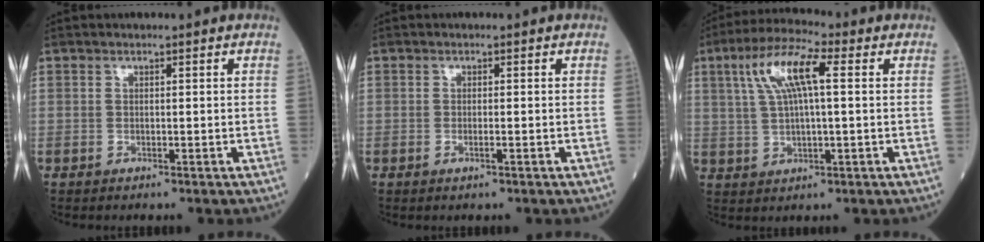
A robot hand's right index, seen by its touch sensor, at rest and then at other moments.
{"total": 0.8, "force": [-0.4, 0.0, 0.7], "torque": [-0.017, 0.000, -0.005]}
{"total": 9.3, "force": [2.7, 1.9, 8.7], "torque": [-0.181, 0.023, 0.051]}